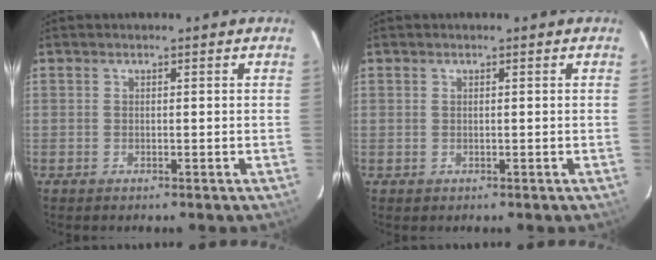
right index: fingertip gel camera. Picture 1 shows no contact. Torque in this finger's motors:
{"motor_torque": [-0.29, 0.05, -0.63, -0.21]}